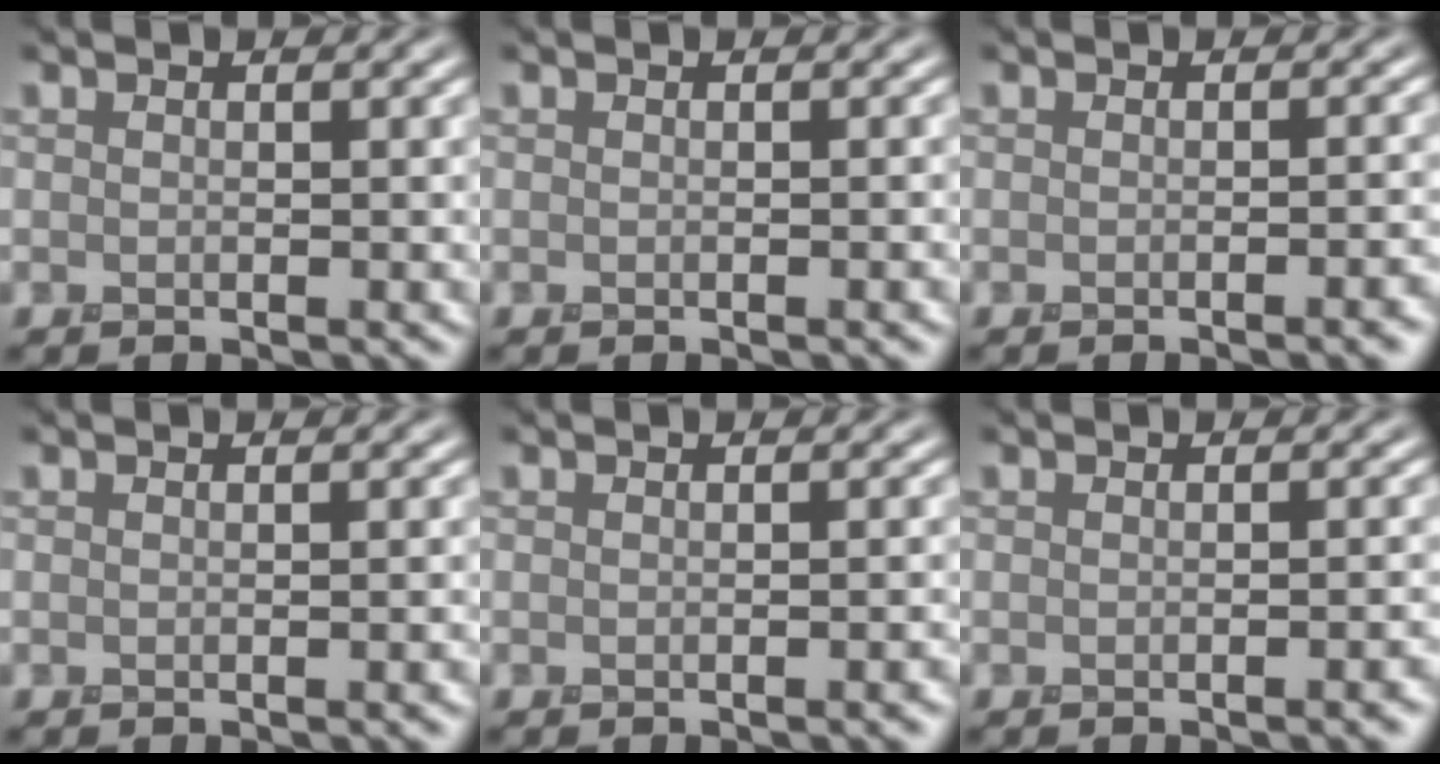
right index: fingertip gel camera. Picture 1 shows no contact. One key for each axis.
{"total": 0.8, "fx": -0.5, "fy": 0.1, "fz": 0.6, "tx": -0.009, "ty": -0.003, "tz": -0.009}
{"total": 2.1, "fx": -1.4, "fy": 0.3, "fz": 1.5, "tx": -0.019, "ty": -0.001, "tz": -0.019}
{"total": 1.1, "fx": -0.8, "fy": 0.2, "fz": 0.8, "tx": -0.010, "ty": -0.002, "tz": -0.011}
{"total": 1.4, "fx": -1.0, "fy": 0.2, "fz": 1.0, "tx": -0.012, "ty": -0.001, "tz": -0.013}
{"total": 1.8, "fx": -1.2, "fy": 0.2, "fz": 1.3, "tx": -0.016, "ty": -0.001, "tz": -0.017}